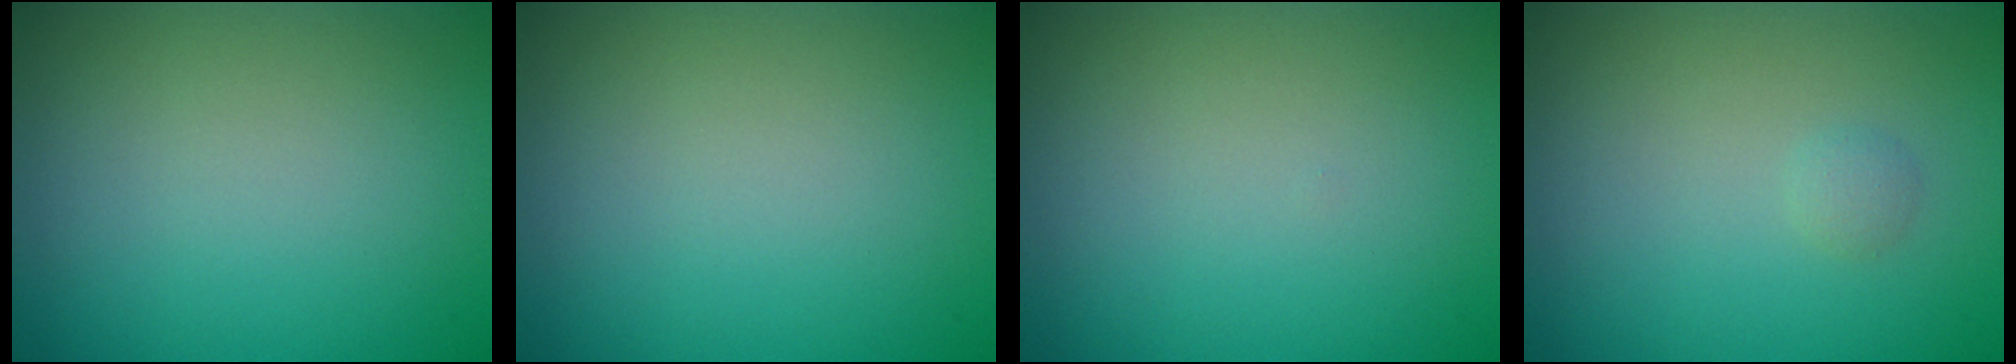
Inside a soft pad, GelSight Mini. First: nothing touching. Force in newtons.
{"total": 0.0}
{"total": 0.0}
{"total": 0.7, "press": 0.7, "slide": 0.0}